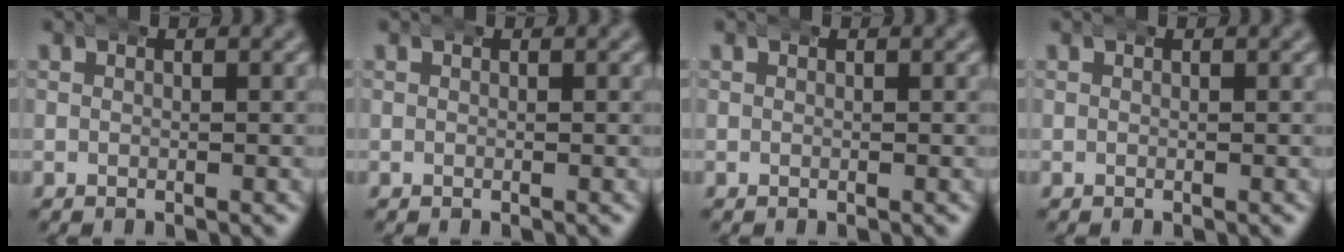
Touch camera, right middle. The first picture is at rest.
{"total": 0.0}
{"total": 0.0}
{"total": 0.0}